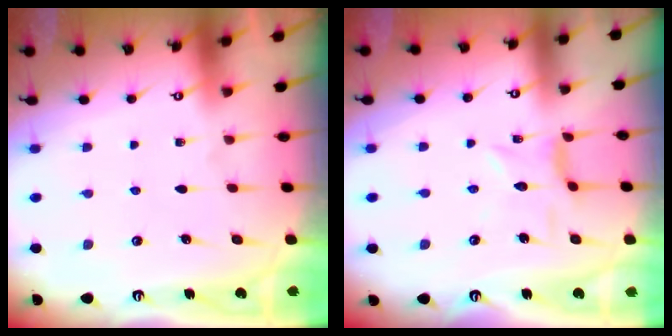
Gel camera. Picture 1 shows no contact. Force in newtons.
{"total": 1.9, "press": 1.9, "slide": 0.2}